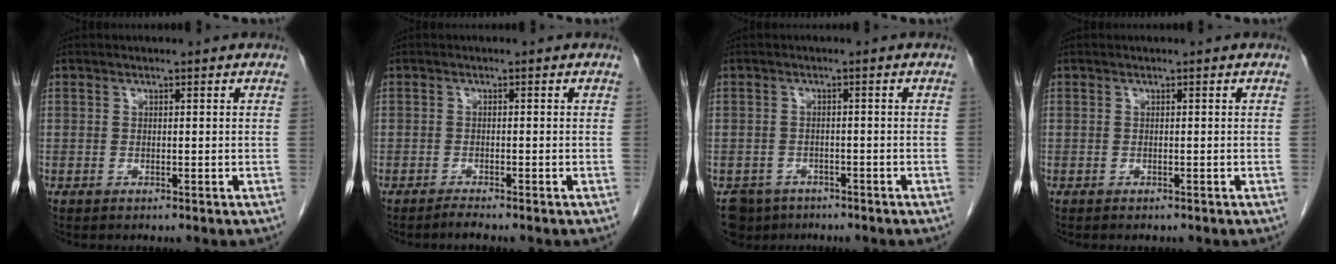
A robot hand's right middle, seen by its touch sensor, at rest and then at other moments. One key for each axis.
{"total": 1.3, "fx": -1.2, "fy": -0.2, "fz": 0.4, "tx": -0.014, "ty": -0.003, "tz": -0.021}
{"total": 4.2, "fx": -3.2, "fy": 2.7, "fz": 0.1, "tx": 0.000, "ty": 0.002, "tz": -0.051}
{"total": 0.8, "fx": -0.7, "fy": 0.3, "fz": 0.2, "tx": -0.007, "ty": -0.002, "tz": -0.009}